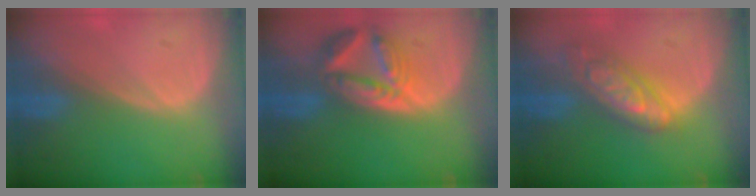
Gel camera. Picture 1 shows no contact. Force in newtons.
{"total": 8.2, "press": 7.3, "slide": 3.8}
{"total": 7.2, "press": 7.2, "slide": 0.6}